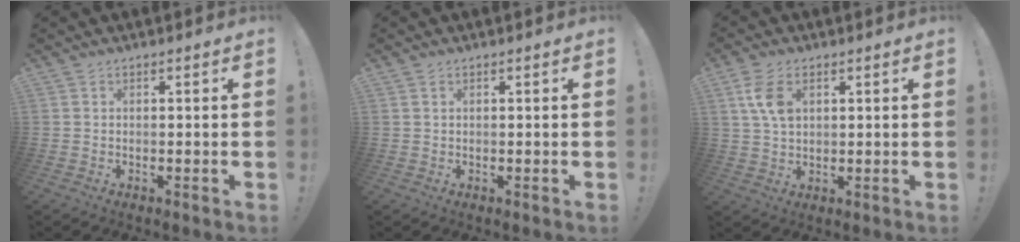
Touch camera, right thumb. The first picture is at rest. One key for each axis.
{"total": 0.7, "fx": 0.4, "fy": 0.4, "fz": 0.4, "tx": -0.009, "ty": 0.001, "tz": 0.008}
{"total": 7.8, "fx": 2.8, "fy": 4.8, "fz": 5.4, "tx": -0.106, "ty": -0.005, "tz": 0.051}